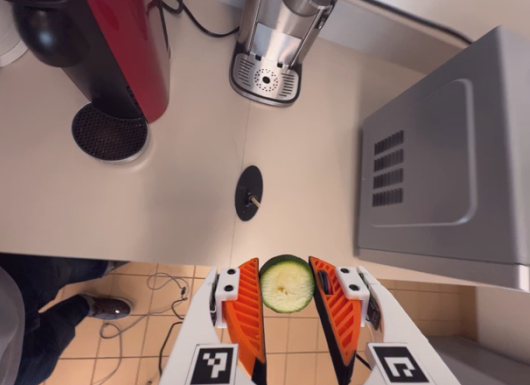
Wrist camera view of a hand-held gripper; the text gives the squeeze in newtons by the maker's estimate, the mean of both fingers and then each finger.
{"total": 8.4, "left": 8.3, "right": 8.5}